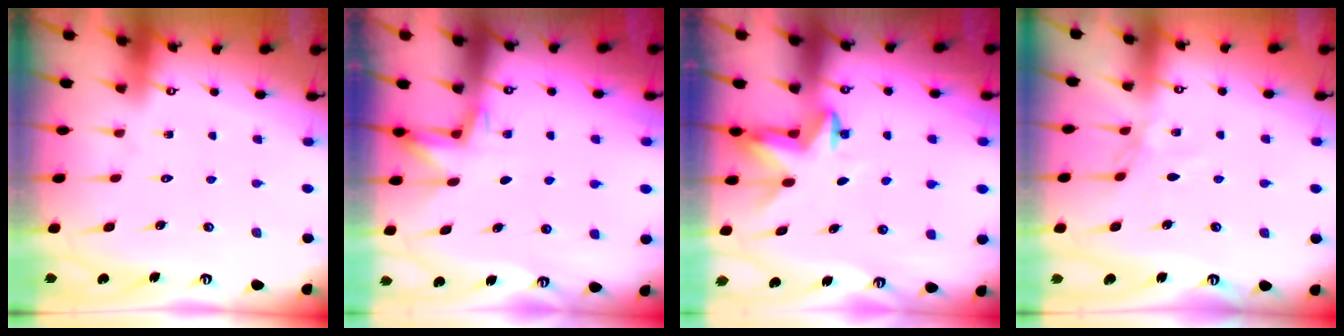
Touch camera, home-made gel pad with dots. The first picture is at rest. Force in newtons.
{"total": 3.8, "press": 3.5, "slide": 1.2}
{"total": 5.3, "press": 5.3, "slide": 0.4}
{"total": 2.5, "press": 2.4, "slide": 0.5}